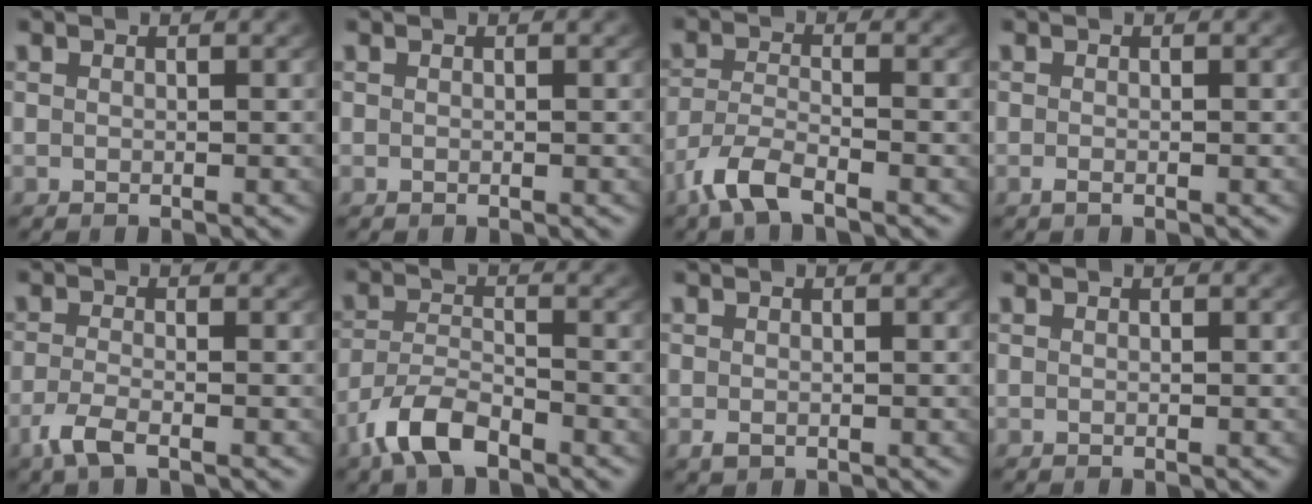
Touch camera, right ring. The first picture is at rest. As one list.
[{"total": 0.7, "force": [-0.1, -0.6, -0.3], "torque": [0.005, -0.014, 0.010]}, {"total": 3.5, "force": [-2.5, 1.0, 2.1], "torque": [-0.053, -0.014, -0.041]}, {"total": 0.7, "force": [-0.6, 0.1, 0.3], "torque": [-0.011, -0.006, -0.008]}, {"total": 2.7, "force": [-1.9, 0.6, 1.8], "torque": [-0.048, -0.013, -0.029]}, {"total": 4.5, "force": [-3.2, 1.9, 2.5], "torque": [-0.053, -0.013, -0.053]}, {"total": 1.0, "force": [-0.6, 0.6, 0.5], "torque": [-0.021, -0.013, -0.001]}, {"total": 0.0}]